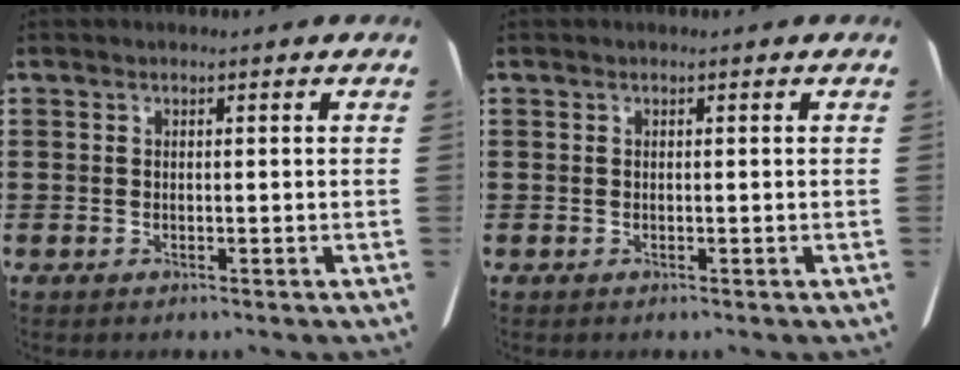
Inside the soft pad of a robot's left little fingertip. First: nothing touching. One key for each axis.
{"total": 0.0}